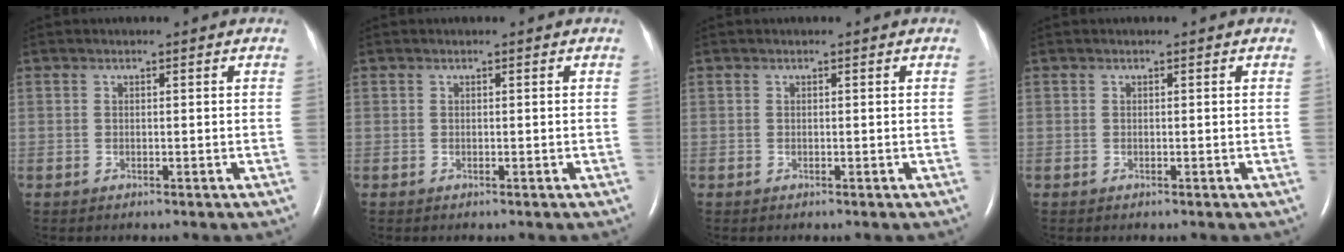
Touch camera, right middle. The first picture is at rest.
{"total": 0.0}
{"total": 0.0}
{"total": 0.0}